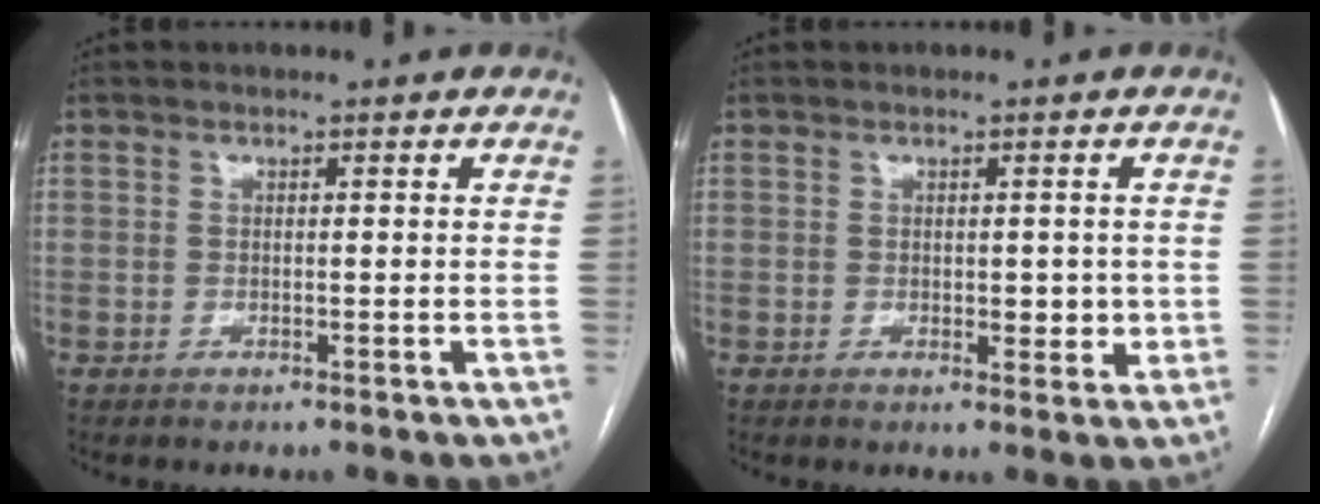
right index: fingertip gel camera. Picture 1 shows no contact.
{"total": 3.1, "force": [0.1, 1.9, 2.5], "torque": [-0.026, 0.000, 0.006]}